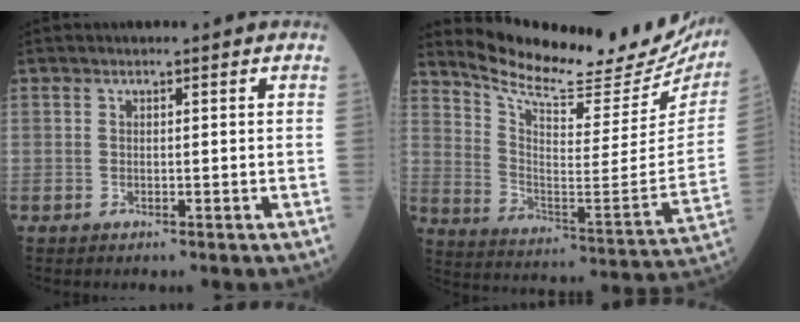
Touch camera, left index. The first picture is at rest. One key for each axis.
{"total": 25.1, "fx": 22.9, "fy": 4.6, "fz": 9.3, "tx": -0.153, "ty": -0.073, "tz": 0.309}